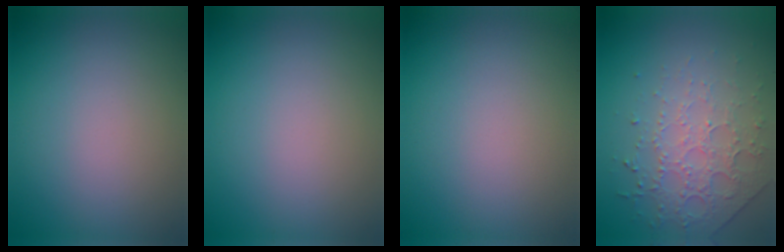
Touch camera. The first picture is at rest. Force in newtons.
{"total": 0.0}
{"total": 0.0}
{"total": 4.7, "press": 3.2, "slide": 3.5}